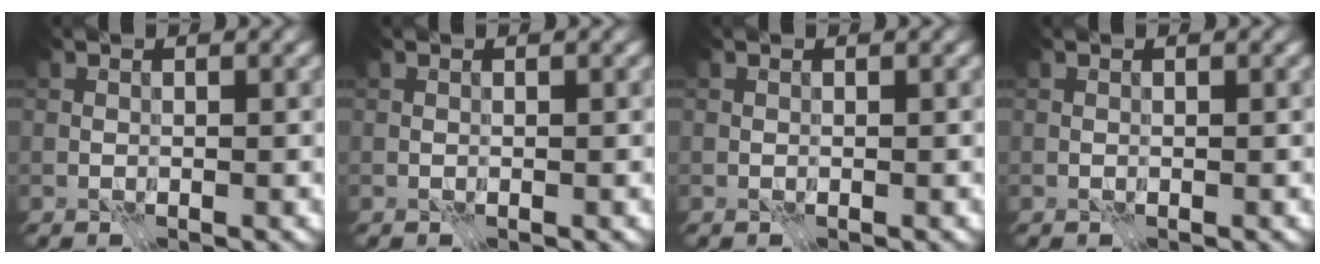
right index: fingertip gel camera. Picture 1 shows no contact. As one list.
[{"total": 0.0}, {"total": 0.0}, {"total": 0.0}]